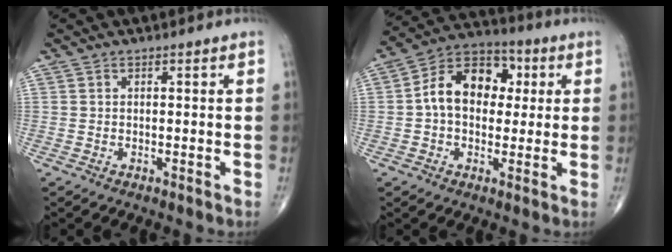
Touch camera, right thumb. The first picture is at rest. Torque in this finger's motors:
{"motor_torque": [1.38, 1.65, 1.10, -0.07, 0.10]}